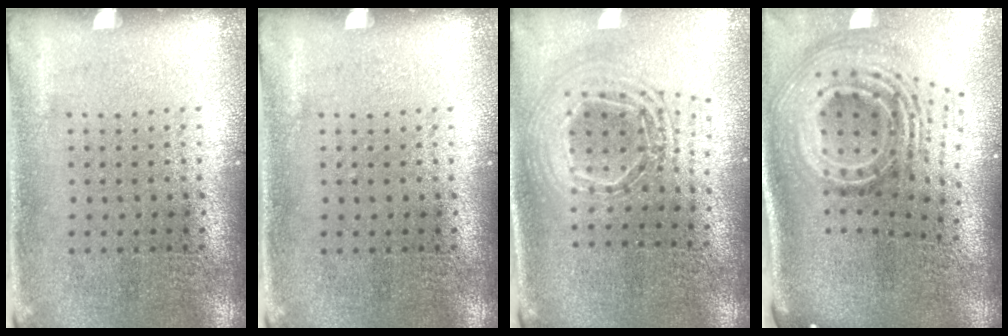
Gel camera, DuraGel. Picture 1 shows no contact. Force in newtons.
{"total": 0.0}
{"total": 2.0, "press": 1.6, "slide": 1.2}
{"total": 3.0, "press": 1.8, "slide": 2.4}